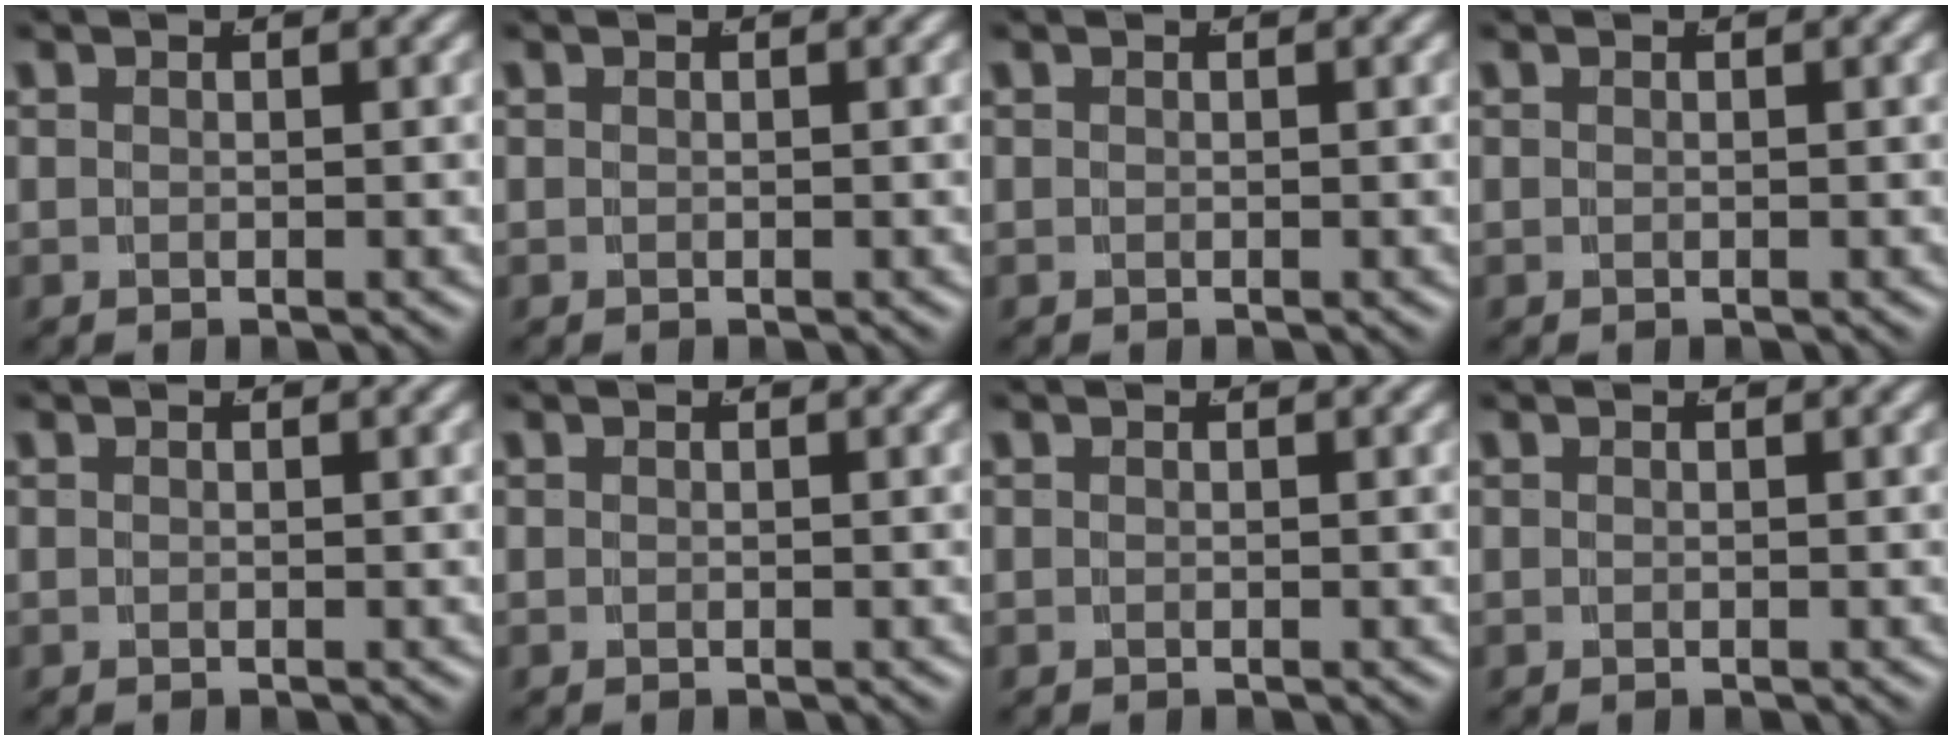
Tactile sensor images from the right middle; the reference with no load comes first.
{"total": 0.0}
{"total": 0.0}
{"total": 0.0}
{"total": 0.0}
{"total": 0.0}
{"total": 0.0}
{"total": 0.0}